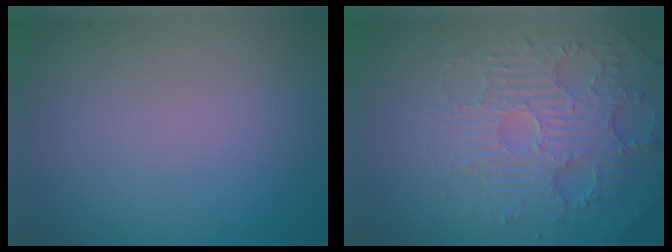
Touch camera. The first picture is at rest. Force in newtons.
{"total": 5.4, "press": 3.8, "slide": 3.9}